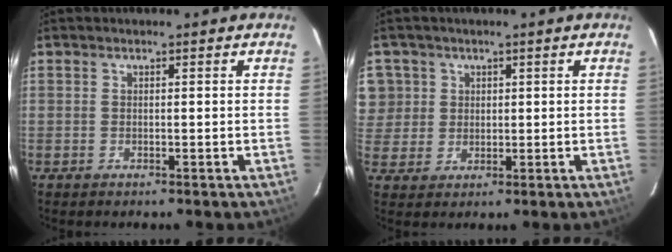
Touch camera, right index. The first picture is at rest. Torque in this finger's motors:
{"motor_torque": [0.09, 0.06, 0.05, 0.04]}